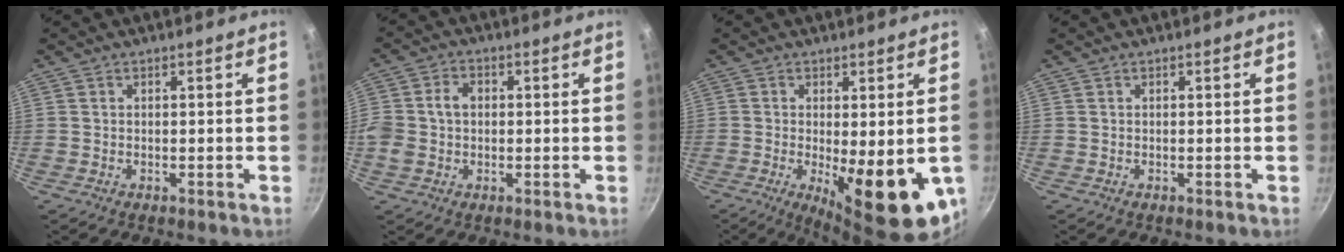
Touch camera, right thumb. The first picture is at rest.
{"total": 6.2, "force": [0.0, 4.9, 3.7], "torque": [-0.063, 0.013, -0.009]}
{"total": 15.1, "force": [-3.3, 5.1, 13.8], "torque": [-0.172, -0.016, -0.031]}
{"total": 0.0}